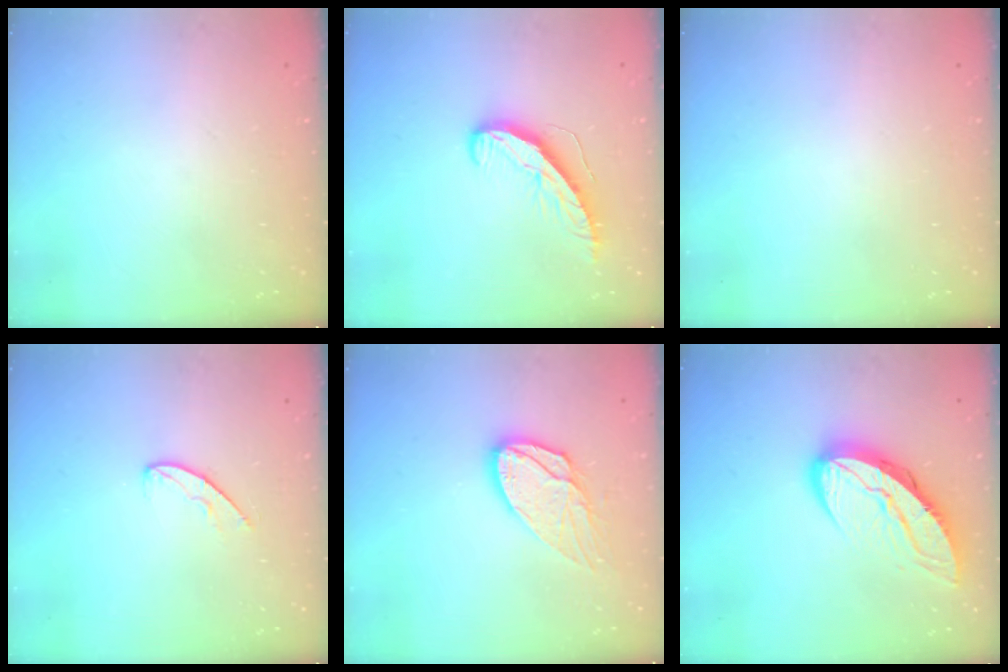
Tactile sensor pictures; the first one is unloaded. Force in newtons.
{"total": 9.4, "press": 9.4, "slide": 0.4}
{"total": 0.0}
{"total": 6.5, "press": 6.5, "slide": 0.6}
{"total": 13.8, "press": 13.8, "slide": 1.0}
{"total": 12.9, "press": 12.9, "slide": 0.9}